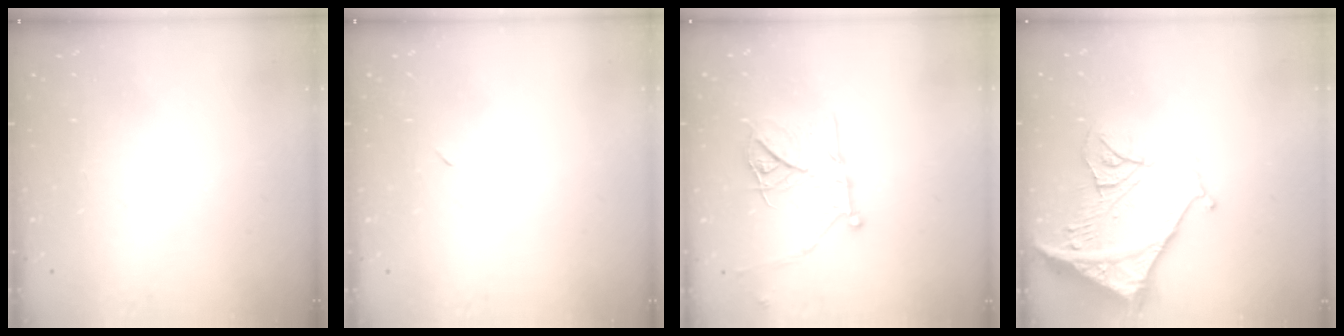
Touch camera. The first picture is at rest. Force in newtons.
{"total": 2.3, "press": 2.0, "slide": 1.2}
{"total": 17.1, "press": 17.0, "slide": 1.5}
{"total": 17.6, "press": 17.4, "slide": 2.1}